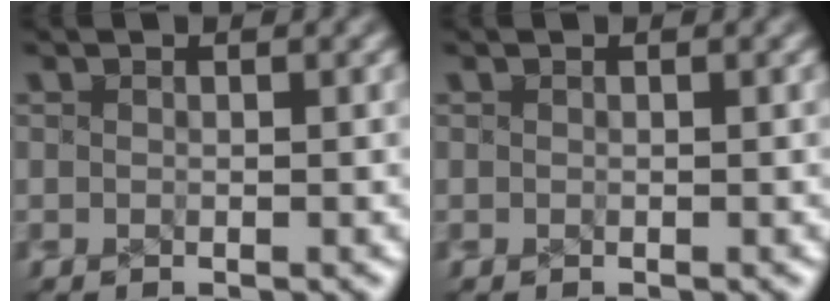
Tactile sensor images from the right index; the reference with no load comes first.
{"total": 0.0}